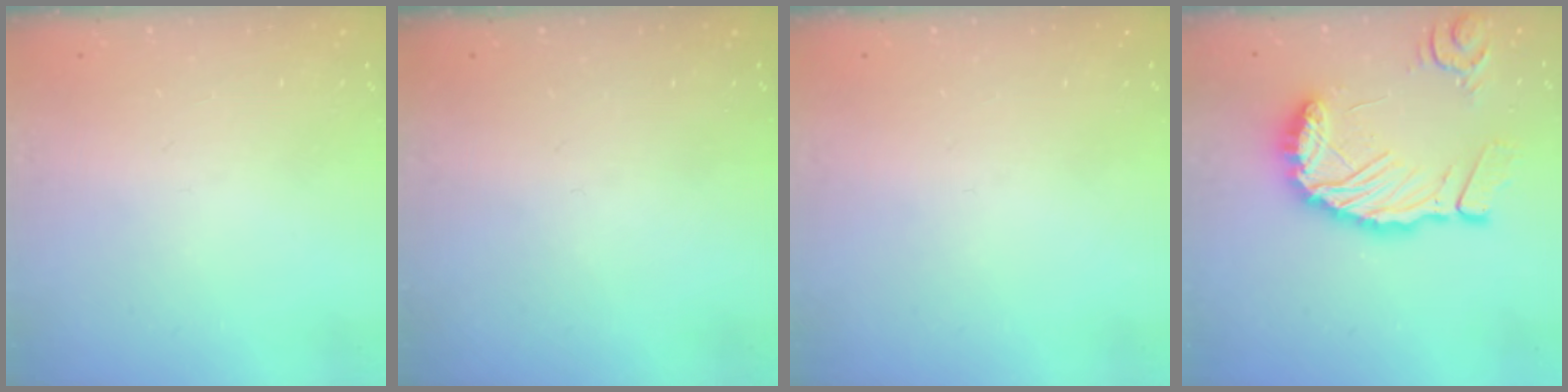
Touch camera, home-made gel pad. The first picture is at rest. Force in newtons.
{"total": 0.0}
{"total": 0.0}
{"total": 13.1, "press": 13.0, "slide": 1.6}